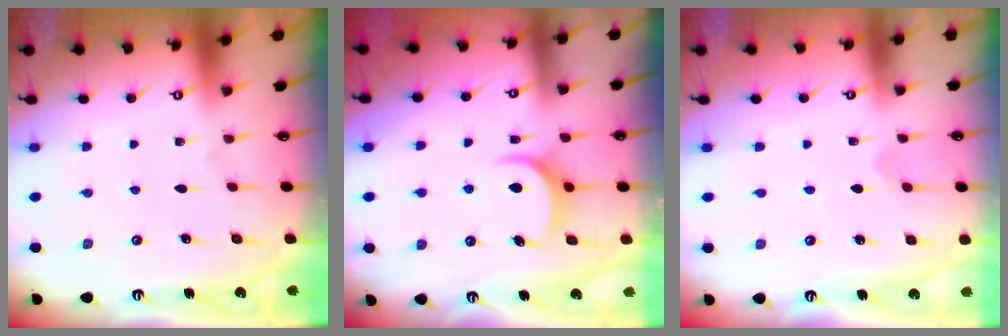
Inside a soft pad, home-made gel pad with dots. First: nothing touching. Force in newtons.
{"total": 8.0, "press": 7.9, "slide": 0.9}
{"total": 1.0, "press": 1.0, "slide": 0.3}